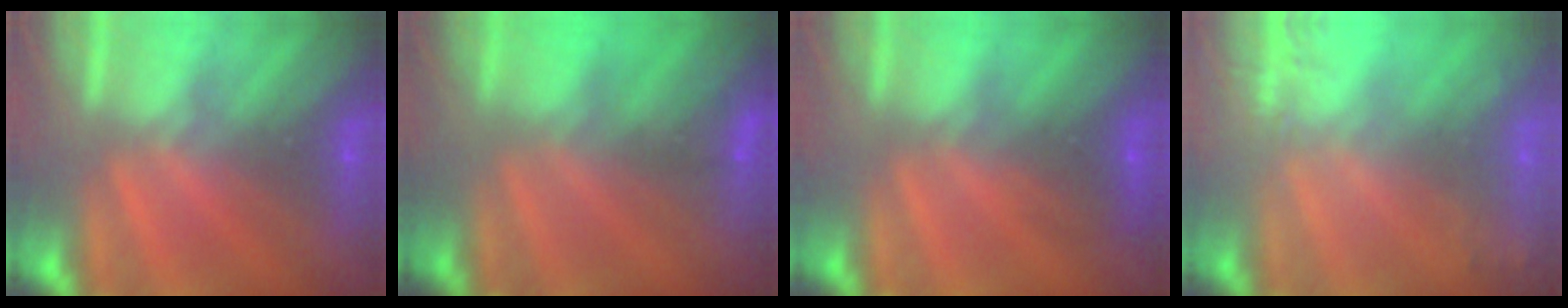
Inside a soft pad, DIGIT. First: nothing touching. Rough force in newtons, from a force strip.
{"total": 2.1}
{"total": 2.5}
{"total": 2.4}